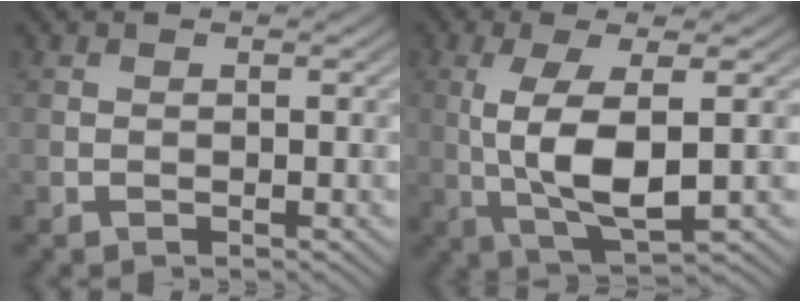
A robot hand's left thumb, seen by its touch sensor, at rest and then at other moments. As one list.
[{"total": 8.3, "force": [0.1, 2.6, 7.9], "torque": [-0.174, -0.001, 0.005]}]